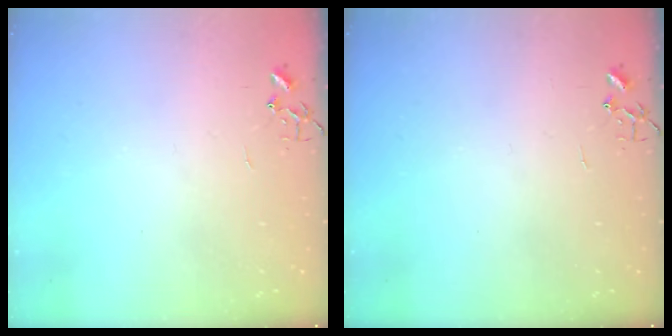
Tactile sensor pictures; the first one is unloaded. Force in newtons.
{"total": 0.0}